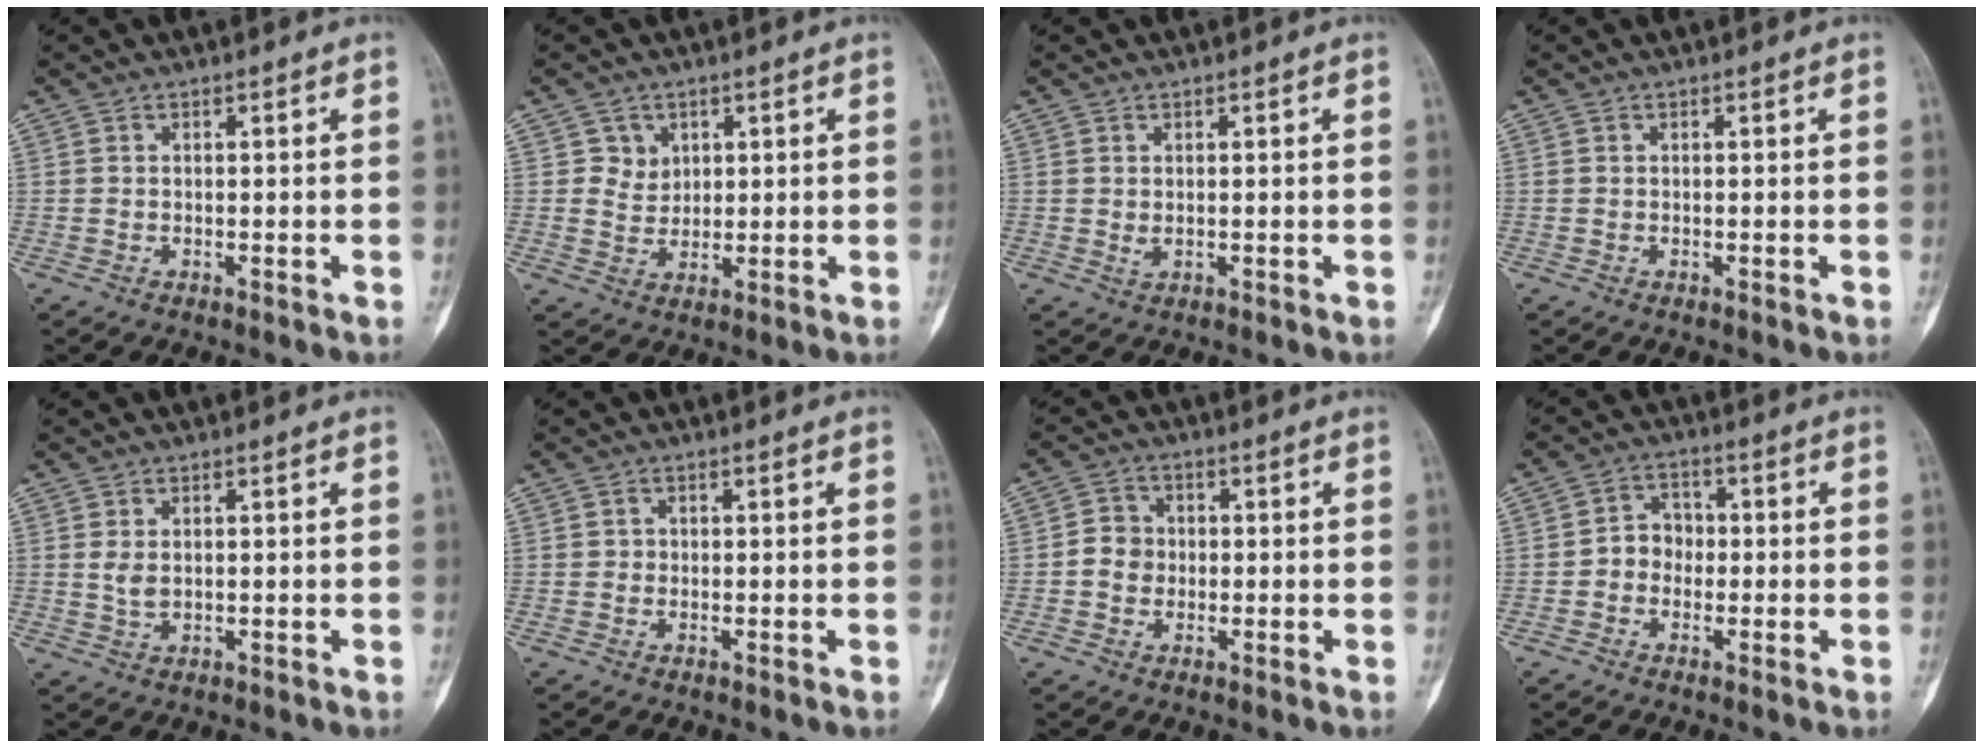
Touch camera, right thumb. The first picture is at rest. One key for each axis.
{"total": 3.7, "fx": 1.7, "fy": 3.2, "fz": 0.4, "tx": 0.014, "ty": -0.009, "tz": 0.029}
{"total": 0.9, "fx": 0.1, "fy": 0.5, "fz": 0.8, "tx": -0.013, "ty": -0.001, "tz": 0.008}
{"total": 0.0}
{"total": 2.1, "fx": 0.4, "fy": 1.3, "fz": 1.6, "tx": -0.028, "ty": -0.003, "tz": 0.013}
{"total": 0.6, "fx": -0.1, "fy": 0.6, "fz": 0.1, "tx": 0.005, "ty": 0.004, "tz": -0.004}
{"total": 4.2, "fx": -0.5, "fy": 3.8, "fz": 1.7, "tx": -0.010, "ty": 0.012, "tz": -0.016}
{"total": 4.5, "fx": -0.9, "fy": 3.9, "fz": 2.2, "tx": -0.011, "ty": 0.021, "tz": -0.028}